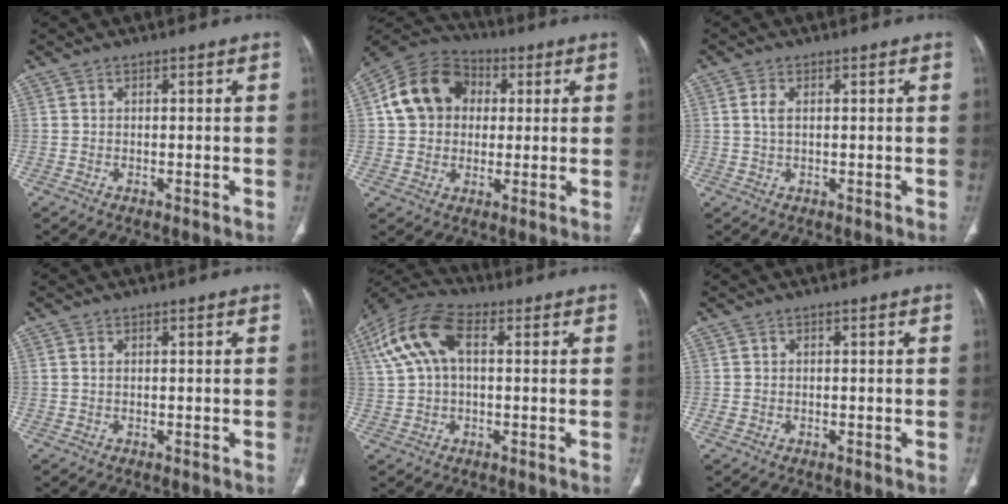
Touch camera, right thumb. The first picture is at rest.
{"total": 13.8, "force": [2.3, 11.4, 7.4], "torque": [-0.120, 0.018, 0.030]}
{"total": 2.2, "force": [0.5, 1.1, 1.8], "torque": [-0.046, 0.006, 0.012]}
{"total": 0.5, "force": [0.1, 0.3, 0.4], "torque": [-0.013, 0.007, 0.004]}
{"total": 12.5, "force": [3.1, 6.9, 10.0], "torque": [-0.216, 0.034, 0.054]}
{"total": 0.7, "force": [-0.2, 0.6, 0.4], "torque": [-0.012, -0.001, -0.002]}